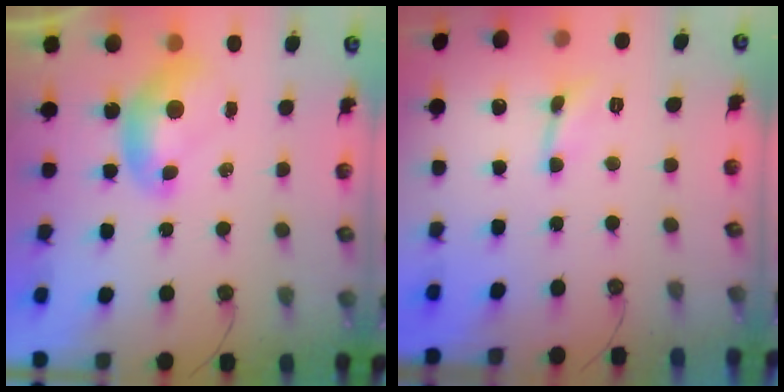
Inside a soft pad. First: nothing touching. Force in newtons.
{"total": 1.7, "press": 1.7, "slide": 0.5}